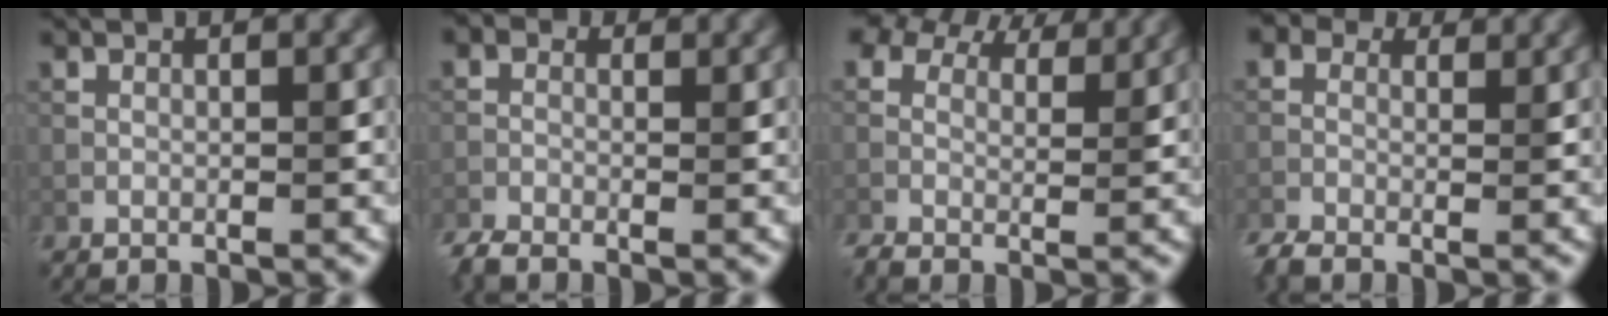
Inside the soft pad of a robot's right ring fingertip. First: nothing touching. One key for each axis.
{"total": 2.7, "fx": -1.7, "fy": 1.5, "fz": 1.4, "tx": -0.036, "ty": -0.007, "tz": -0.036}
{"total": 7.4, "fx": 5.2, "fy": 3.7, "fz": 3.6, "tx": -0.076, "ty": 0.007, "tz": 0.079}
{"total": 4.3, "fx": -0.2, "fy": 3.2, "fz": 2.8, "tx": -0.057, "ty": -0.002, "tz": -0.003}